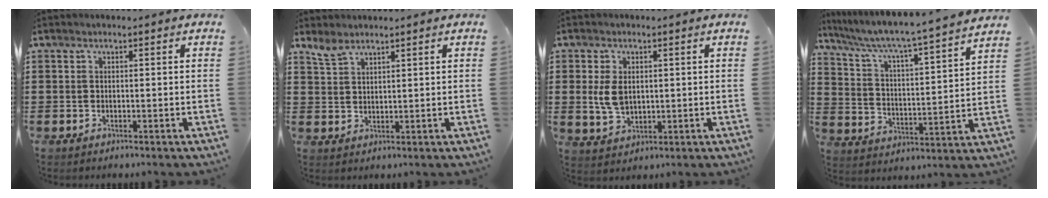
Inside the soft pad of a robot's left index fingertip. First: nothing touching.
{"total": 2.8, "force": [2.3, 0.9, 1.2], "torque": [-0.028, 0.001, 0.045]}
{"total": 4.6, "force": [0.6, 2.9, 3.4], "torque": [-0.087, 0.003, 0.006]}
{"total": 4.8, "force": [4.2, -0.7, 2.2], "torque": [-0.065, -0.046, 0.058]}